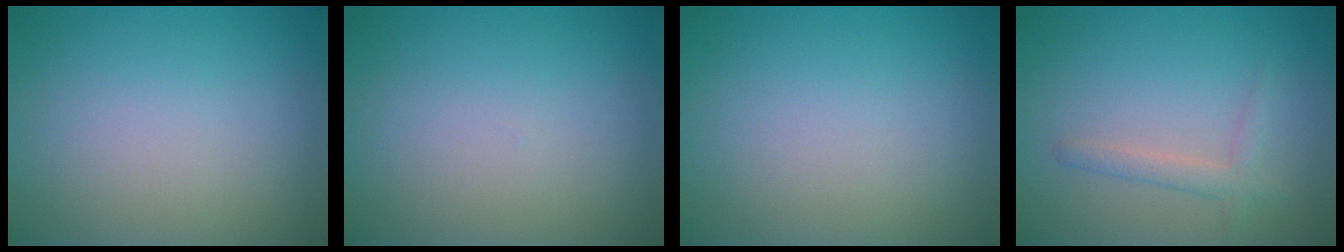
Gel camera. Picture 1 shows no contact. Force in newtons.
{"total": 0.0}
{"total": 0.0}
{"total": 1.8, "press": 1.7, "slide": 0.1}